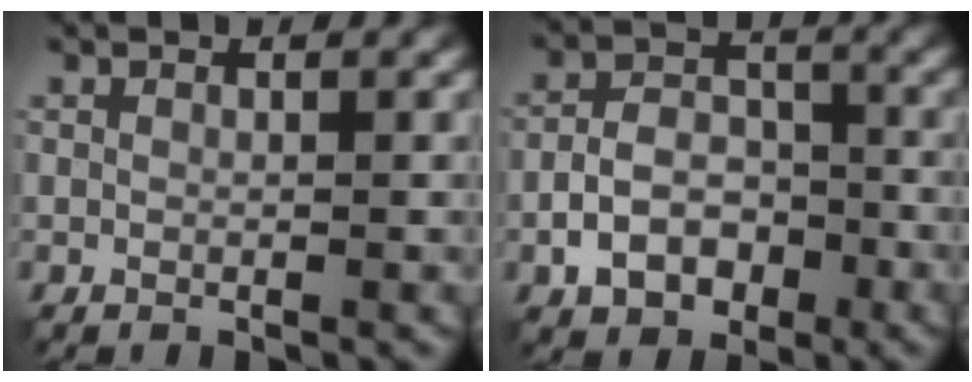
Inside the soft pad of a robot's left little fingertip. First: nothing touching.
{"total": 5.2, "force": [-2.7, 3.4, 2.9], "torque": [-0.042, 0.001, -0.052]}